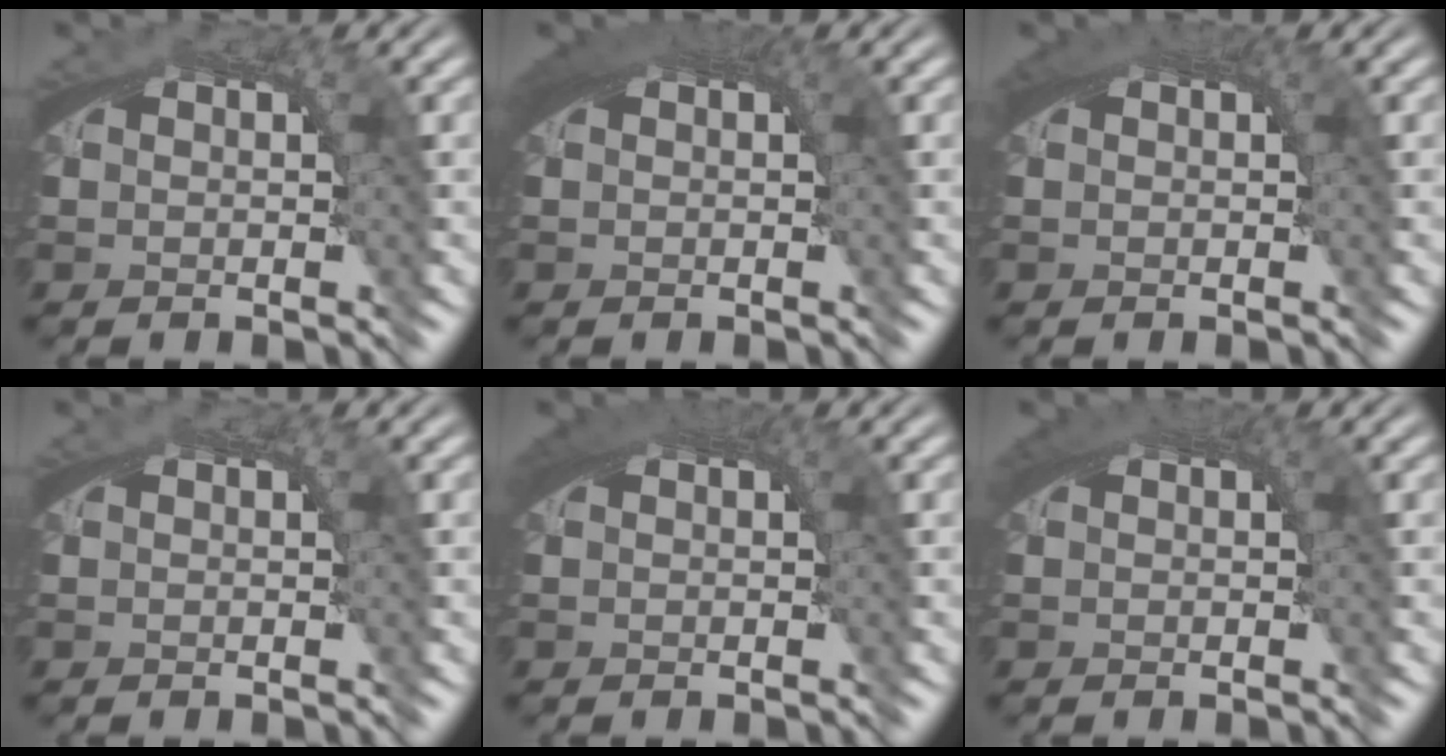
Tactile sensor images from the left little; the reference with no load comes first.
{"total": 2.7, "force": [1.0, 0.8, 2.4], "torque": [-0.032, 0.009, 0.014]}
{"total": 1.8, "force": [0.6, 0.4, 1.6], "torque": [-0.023, 0.005, 0.010]}
{"total": 0.0}
{"total": 2.1, "force": [0.8, 0.5, 1.9], "torque": [-0.024, 0.007, 0.013]}
{"total": 1.7, "force": [0.7, 0.3, 1.5], "torque": [-0.021, 0.005, 0.011]}